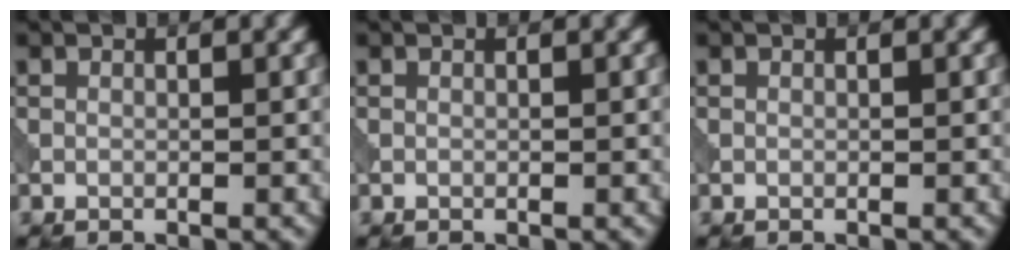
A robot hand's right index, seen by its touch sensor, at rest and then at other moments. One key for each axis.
{"total": 0.0}
{"total": 0.0}